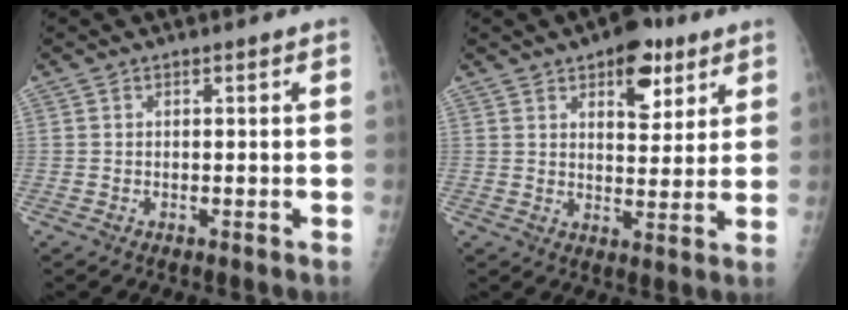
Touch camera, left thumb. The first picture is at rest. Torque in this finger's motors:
{"motor_torque": [1.01, 0.90, 0.84, -0.39, 0.18]}